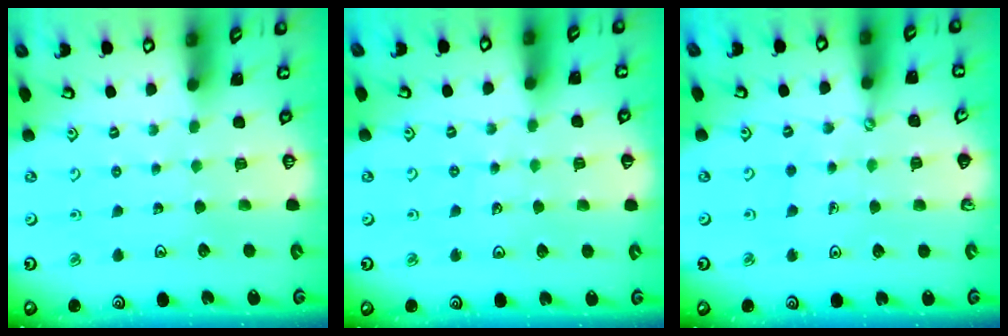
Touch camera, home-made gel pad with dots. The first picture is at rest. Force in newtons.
{"total": 3.2, "press": 2.7, "slide": 1.7}
{"total": 1.7, "press": 1.7, "slide": 0.1}